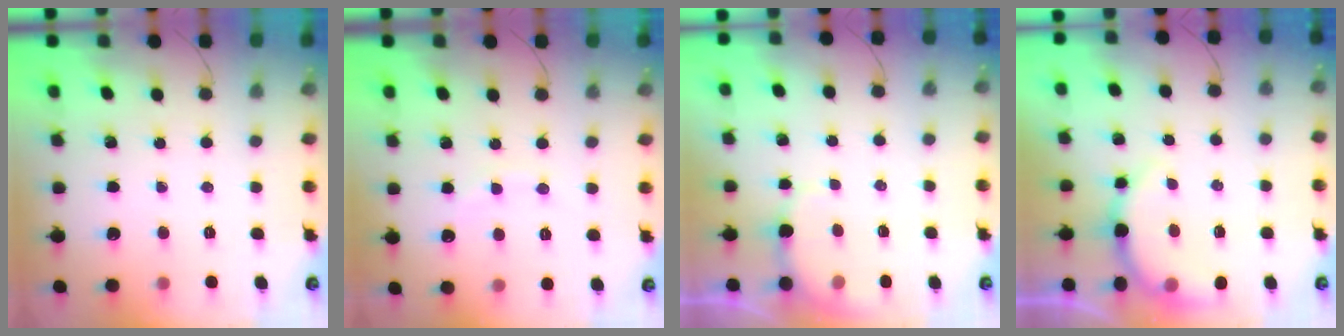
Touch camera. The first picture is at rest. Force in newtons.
{"total": 4.8, "press": 4.7, "slide": 1.1}
{"total": 2.8, "press": 2.7, "slide": 0.7}
{"total": 8.8, "press": 8.7, "slide": 1.1}